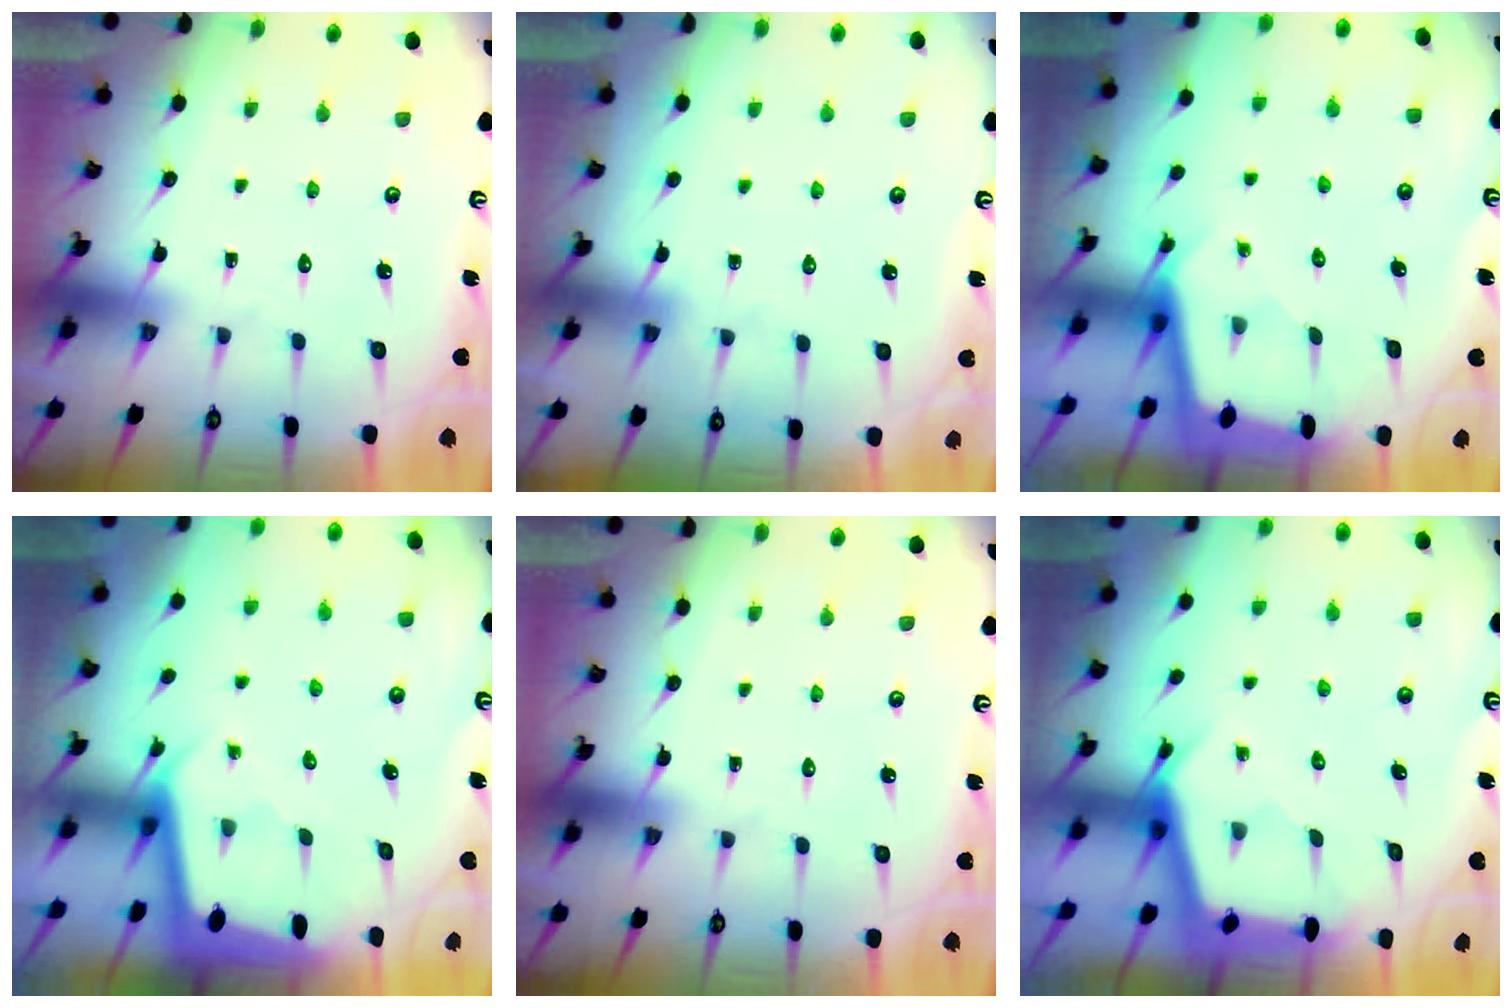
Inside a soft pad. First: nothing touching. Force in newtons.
{"total": 2.8, "press": 2.7, "slide": 0.5}
{"total": 1.8, "press": 1.7, "slide": 0.2}
{"total": 1.9, "press": 1.9, "slide": 0.1}
{"total": 0.0}
{"total": 2.9, "press": 2.9, "slide": 0.3}